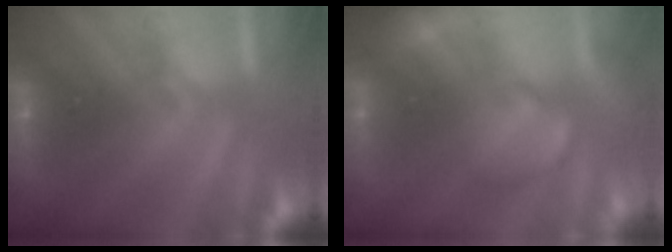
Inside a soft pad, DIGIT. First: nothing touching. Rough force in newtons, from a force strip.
{"total": 2.4}